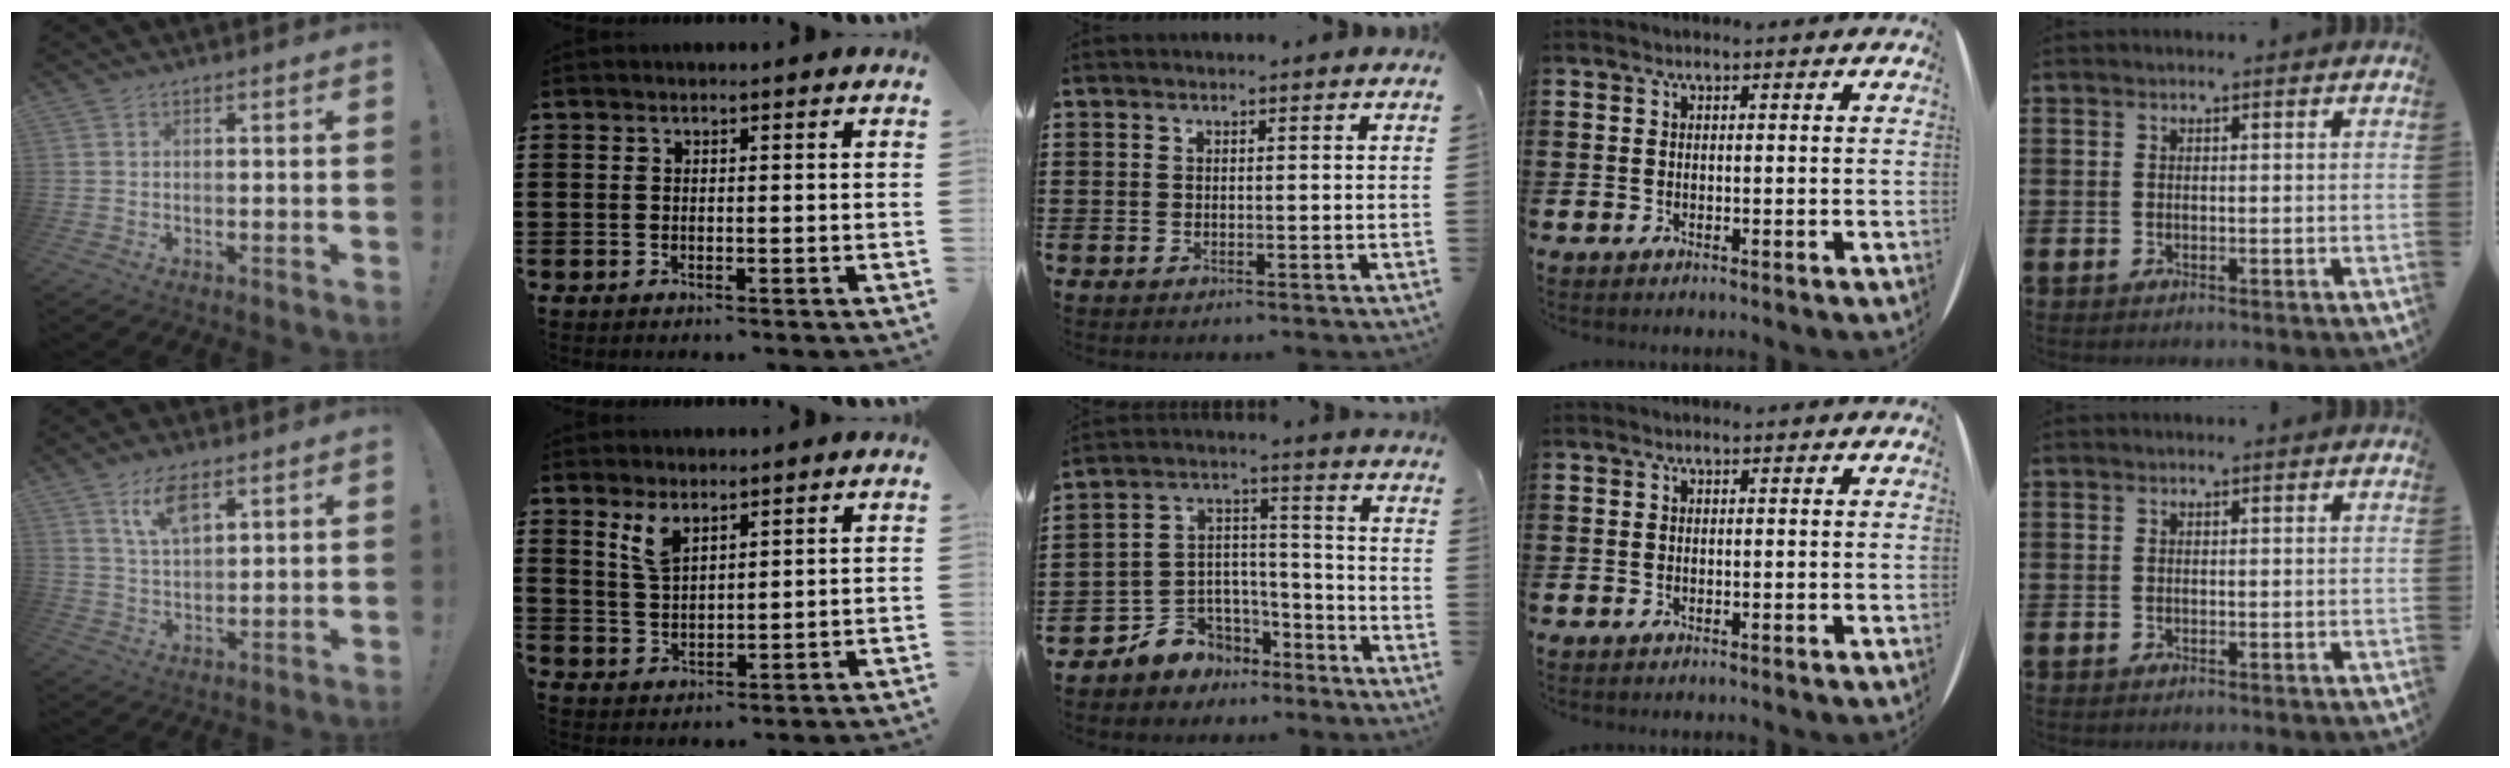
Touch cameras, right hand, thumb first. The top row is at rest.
{"thumb": {"total": 8.3, "force": [4.8, 3.4, 5.9], "torque": [-0.116, -0.009, 0.087]}, "index": {"total": 4.3, "force": [2.9, 1.7, 2.8], "torque": [-0.062, 0.004, 0.052]}, "middle": {"total": 6.2, "force": [-4.9, 3.8, -0.4], "torque": [-0.015, 0.010, -0.099]}}